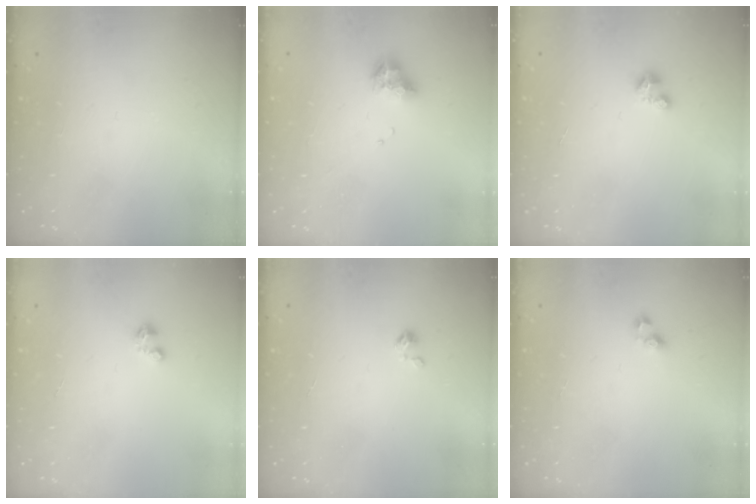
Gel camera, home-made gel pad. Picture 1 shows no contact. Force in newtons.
{"total": 9.7, "press": 9.6, "slide": 1.1}
{"total": 2.6, "press": 2.6, "slide": 0.2}
{"total": 1.6, "press": 1.6, "slide": 0.2}
{"total": 1.1, "press": 1.1, "slide": 0.2}
{"total": 2.9, "press": 2.8, "slide": 0.3}